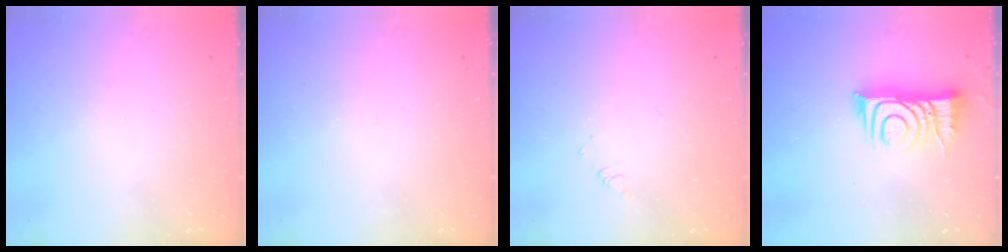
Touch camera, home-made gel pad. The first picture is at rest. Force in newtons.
{"total": 0.0}
{"total": 2.2, "press": 2.2, "slide": 0.3}
{"total": 10.8, "press": 10.8, "slide": 1.0}